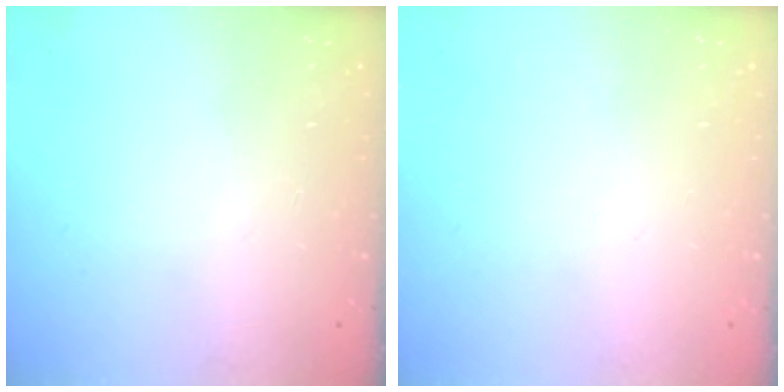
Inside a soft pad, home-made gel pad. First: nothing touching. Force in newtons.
{"total": 0.0}